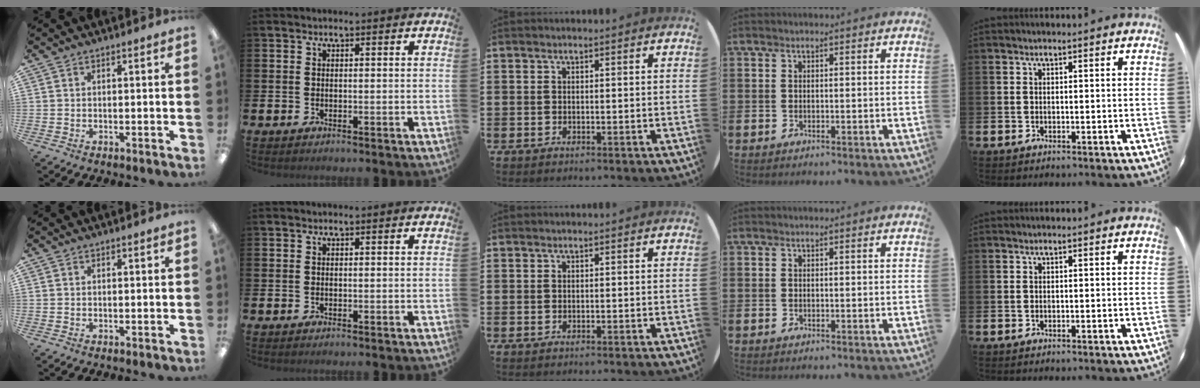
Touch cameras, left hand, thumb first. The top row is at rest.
{}